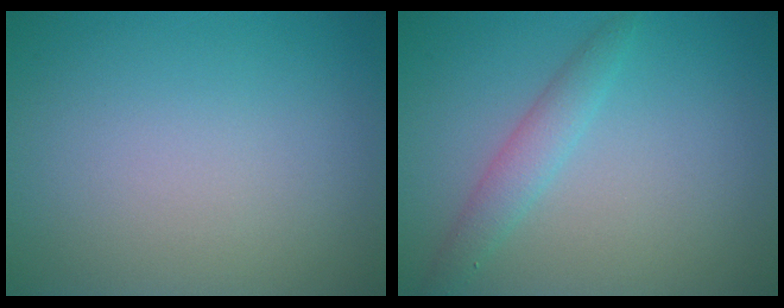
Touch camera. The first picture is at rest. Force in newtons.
{"total": 2.2, "press": 2.2, "slide": 0.1}